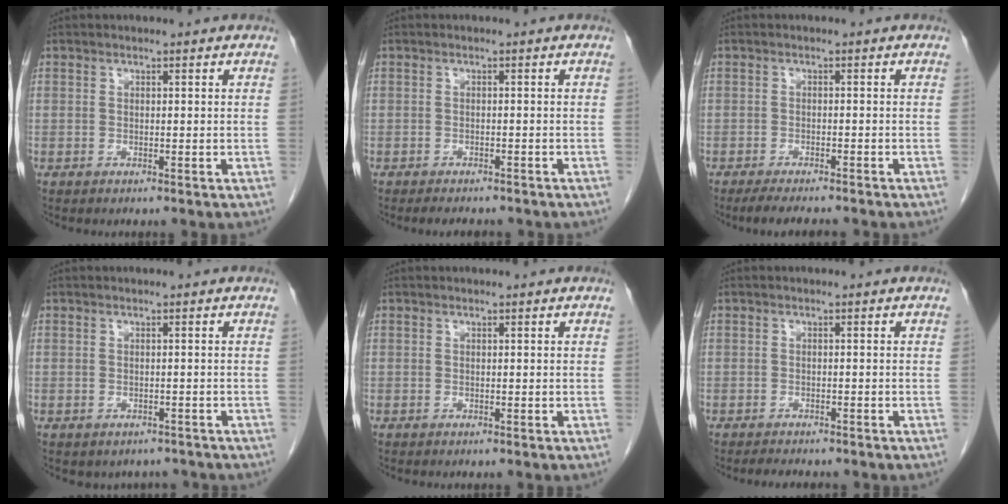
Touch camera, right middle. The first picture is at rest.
{"total": 4.6, "force": [-3.9, 1.3, 2.0], "torque": [-0.024, -0.005, -0.045]}
{"total": 6.1, "force": [-5.3, 0.9, 2.9], "torque": [-0.040, -0.010, -0.078]}
{"total": 3.2, "force": [-2.7, 1.8, 0.3], "torque": [-0.001, 0.008, -0.031]}
{"total": 0.0}
{"total": 2.9, "force": [-2.5, 0.8, 1.1], "torque": [-0.024, -0.008, -0.033]}